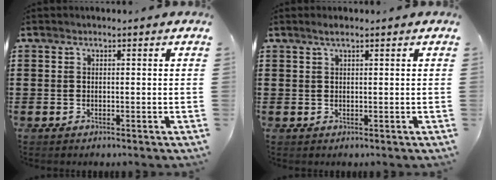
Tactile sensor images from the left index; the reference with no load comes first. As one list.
[{"total": 1.3, "force": [0.8, 0.1, 1.1], "torque": [-0.022, 0.002, 0.014]}]